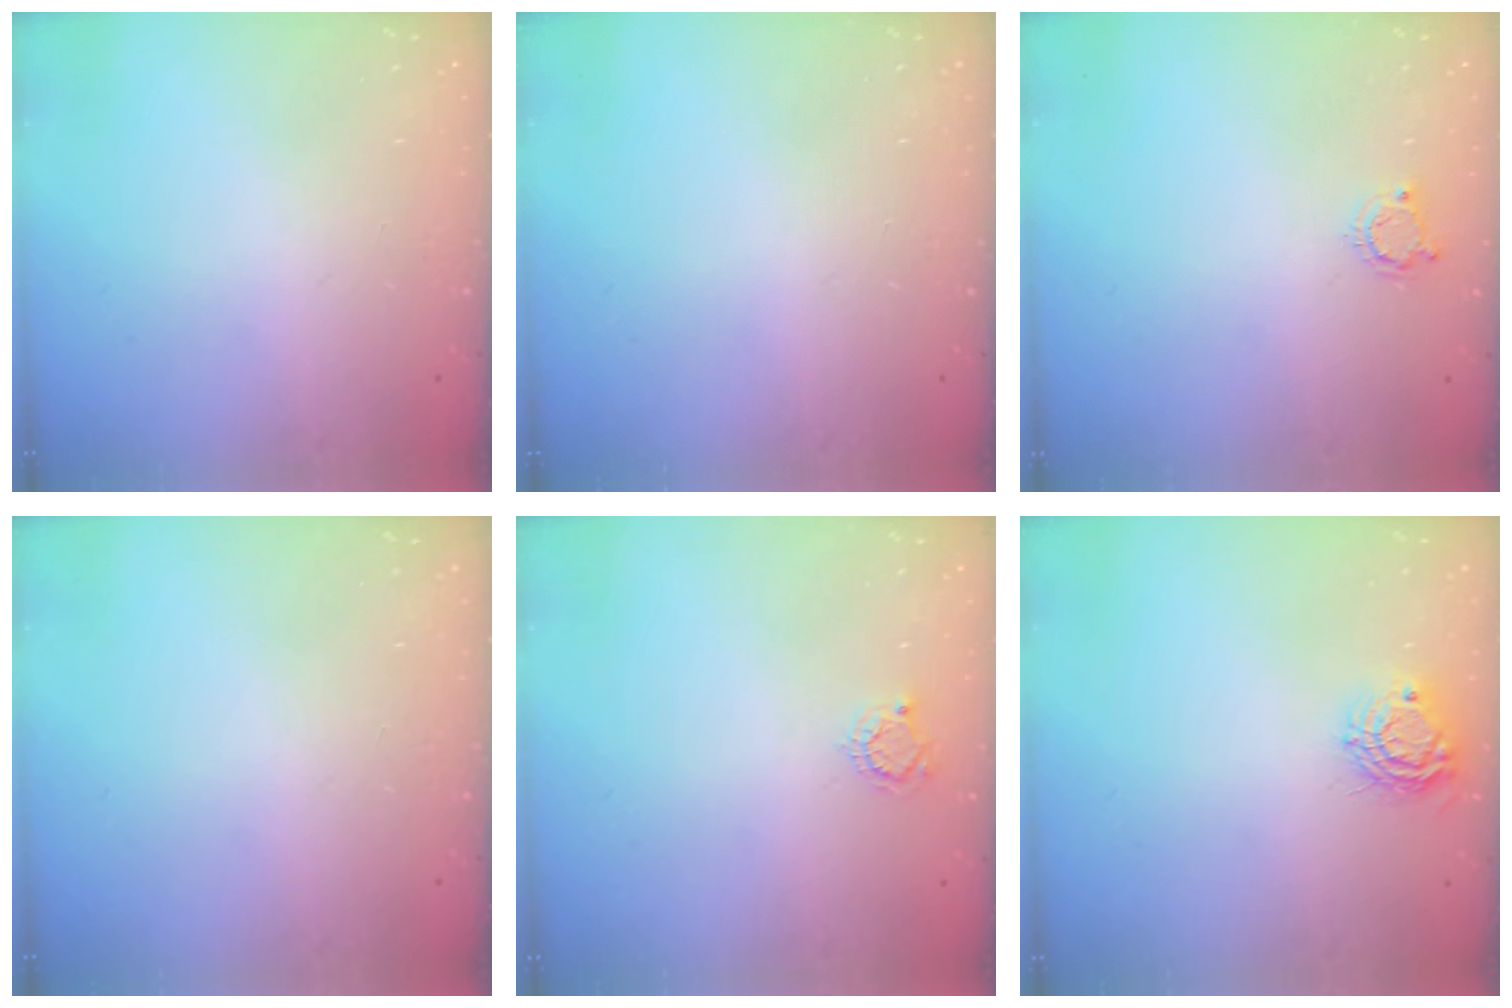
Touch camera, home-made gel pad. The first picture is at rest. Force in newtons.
{"total": 0.0}
{"total": 4.3, "press": 4.2, "slide": 0.4}
{"total": 0.0}
{"total": 3.8, "press": 3.8, "slide": 0.4}
{"total": 8.8, "press": 8.8, "slide": 0.4}